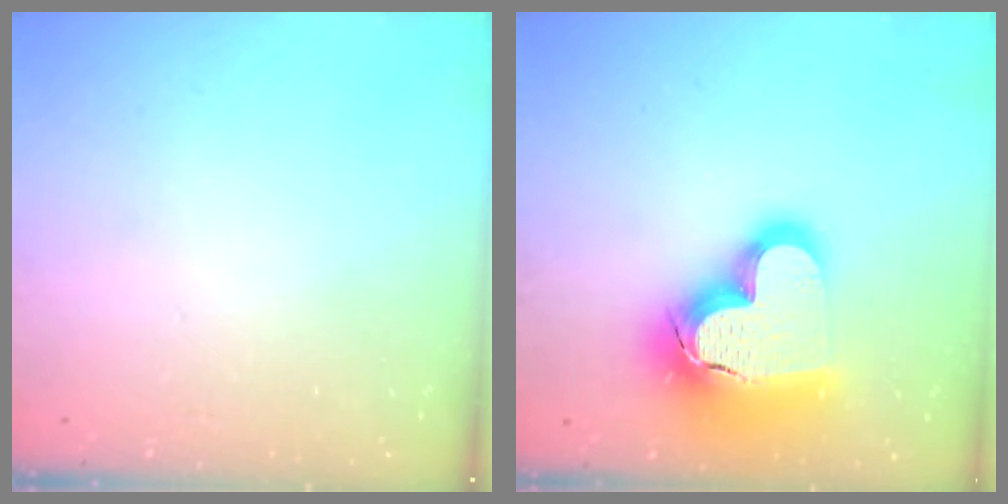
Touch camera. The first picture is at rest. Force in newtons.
{"total": 22.8, "press": 22.6, "slide": 2.2}